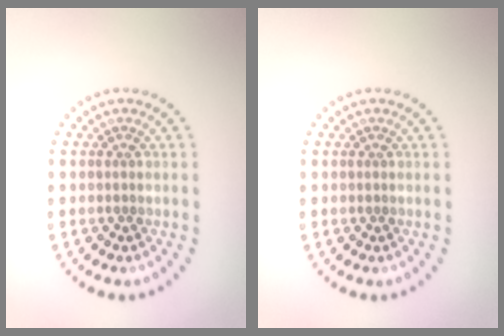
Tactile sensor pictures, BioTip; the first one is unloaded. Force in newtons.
{"total": 0.0}